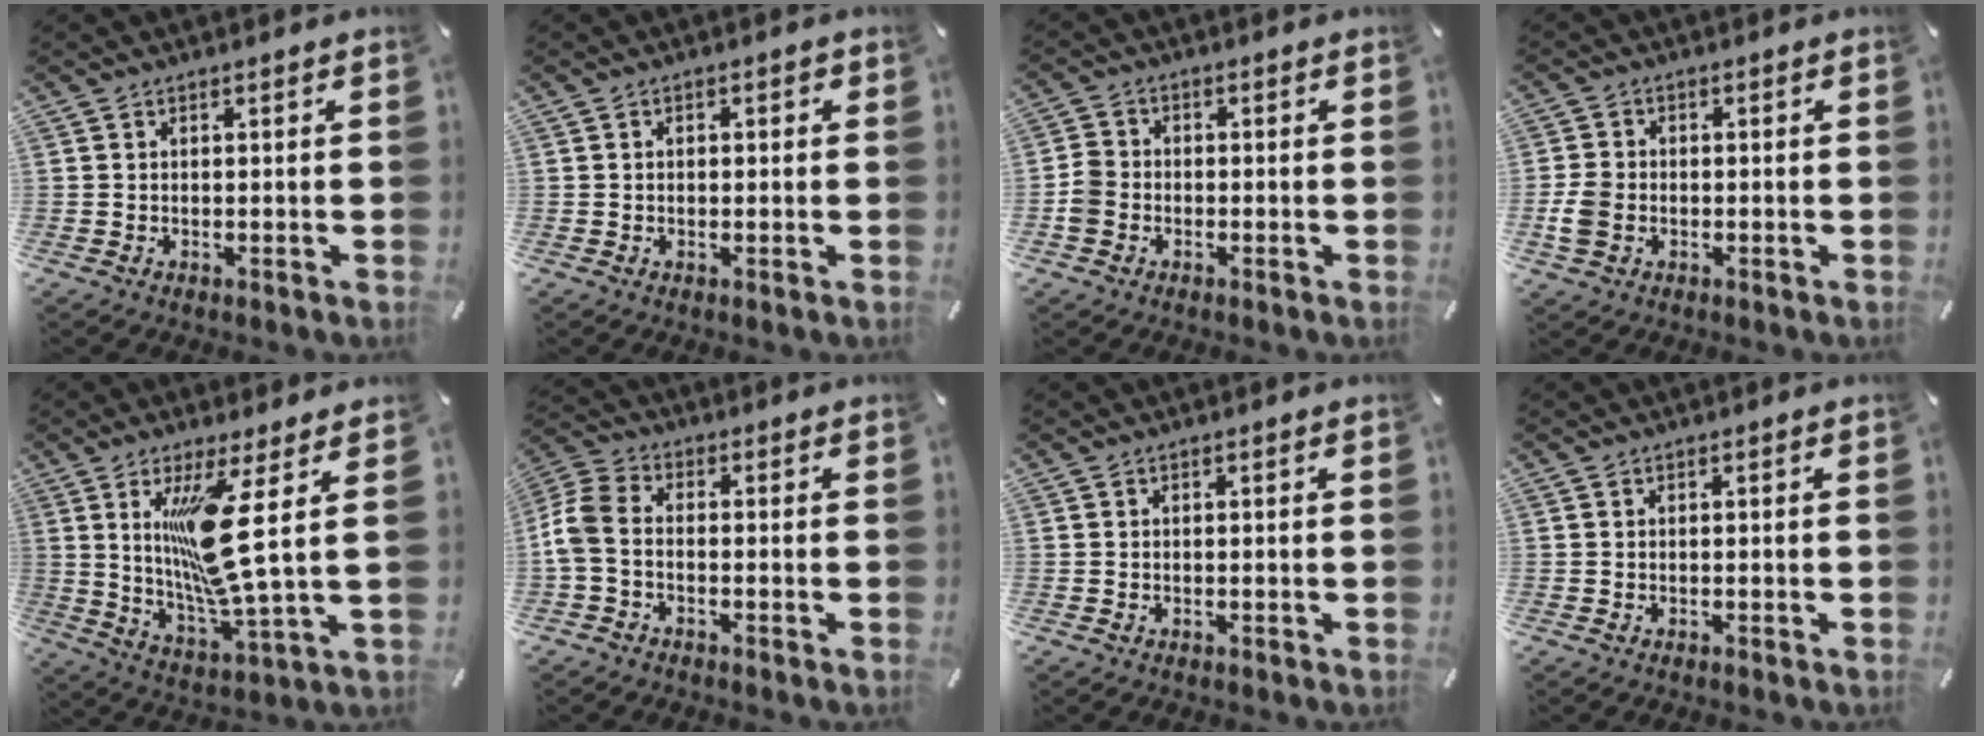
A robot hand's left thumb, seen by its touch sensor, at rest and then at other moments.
{"total": 1.1, "force": [0.0, 0.8, 0.8], "torque": [-0.016, 0.005, -0.003]}
{"total": 4.2, "force": [-1.5, 3.6, 1.6], "torque": [-0.025, 0.012, -0.024]}
{"total": 5.1, "force": [-1.1, 4.3, 2.6], "torque": [-0.065, 0.005, -0.021]}
{"total": 16.3, "force": [4.3, 2.4, 15.6], "torque": [-0.297, -0.032, 0.052]}
{"total": 6.3, "force": [-1.8, 3.9, 4.7], "torque": [-0.119, 0.002, -0.036]}
{"total": 0.0}
{"total": 0.0}